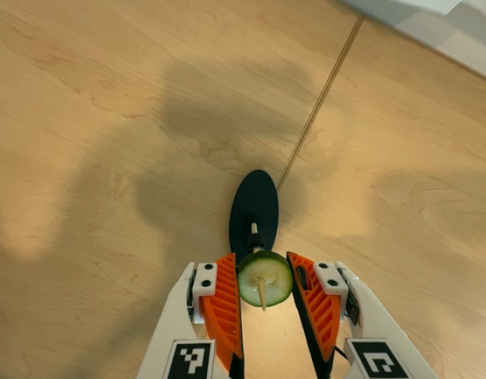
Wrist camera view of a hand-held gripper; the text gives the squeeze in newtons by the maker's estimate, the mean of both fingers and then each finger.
{"total": 8.2, "left": 7.9, "right": 8.4}